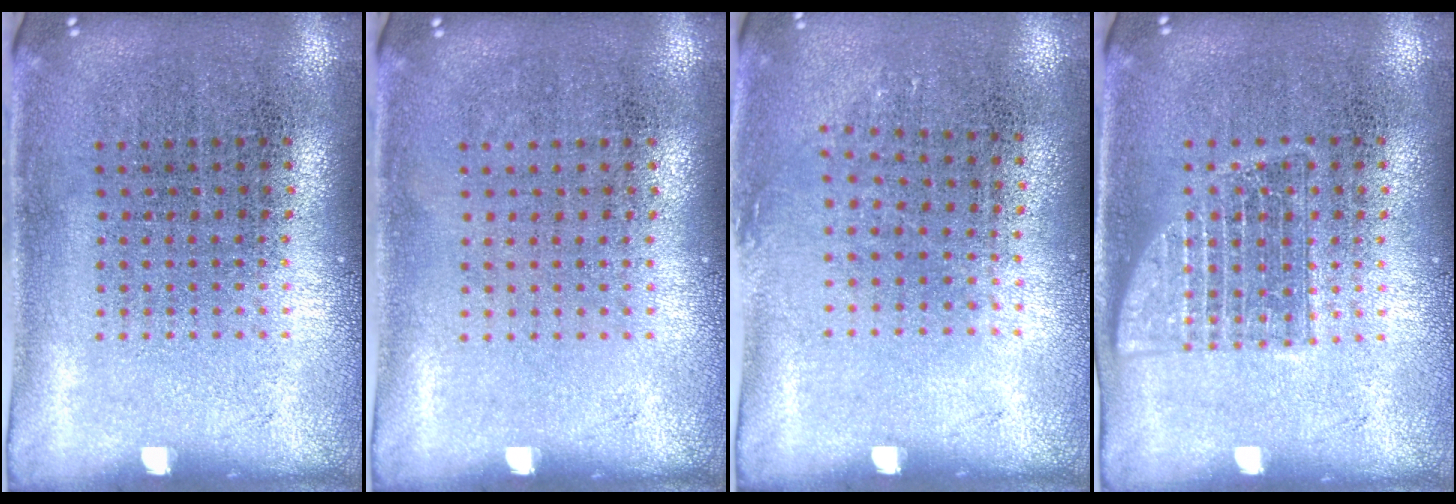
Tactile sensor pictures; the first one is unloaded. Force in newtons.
{"total": 0.0}
{"total": 0.9, "press": 0.6, "slide": 0.6}
{"total": 1.0, "press": 1.0, "slide": 0.2}